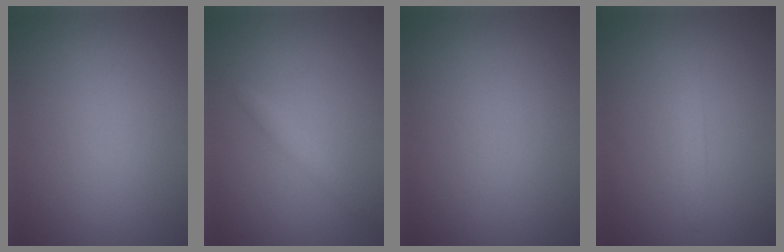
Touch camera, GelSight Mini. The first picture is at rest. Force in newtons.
{"total": 1.5, "press": 1.5, "slide": 0.1}
{"total": 0.0}
{"total": 0.9, "press": 0.9, "slide": 0.1}